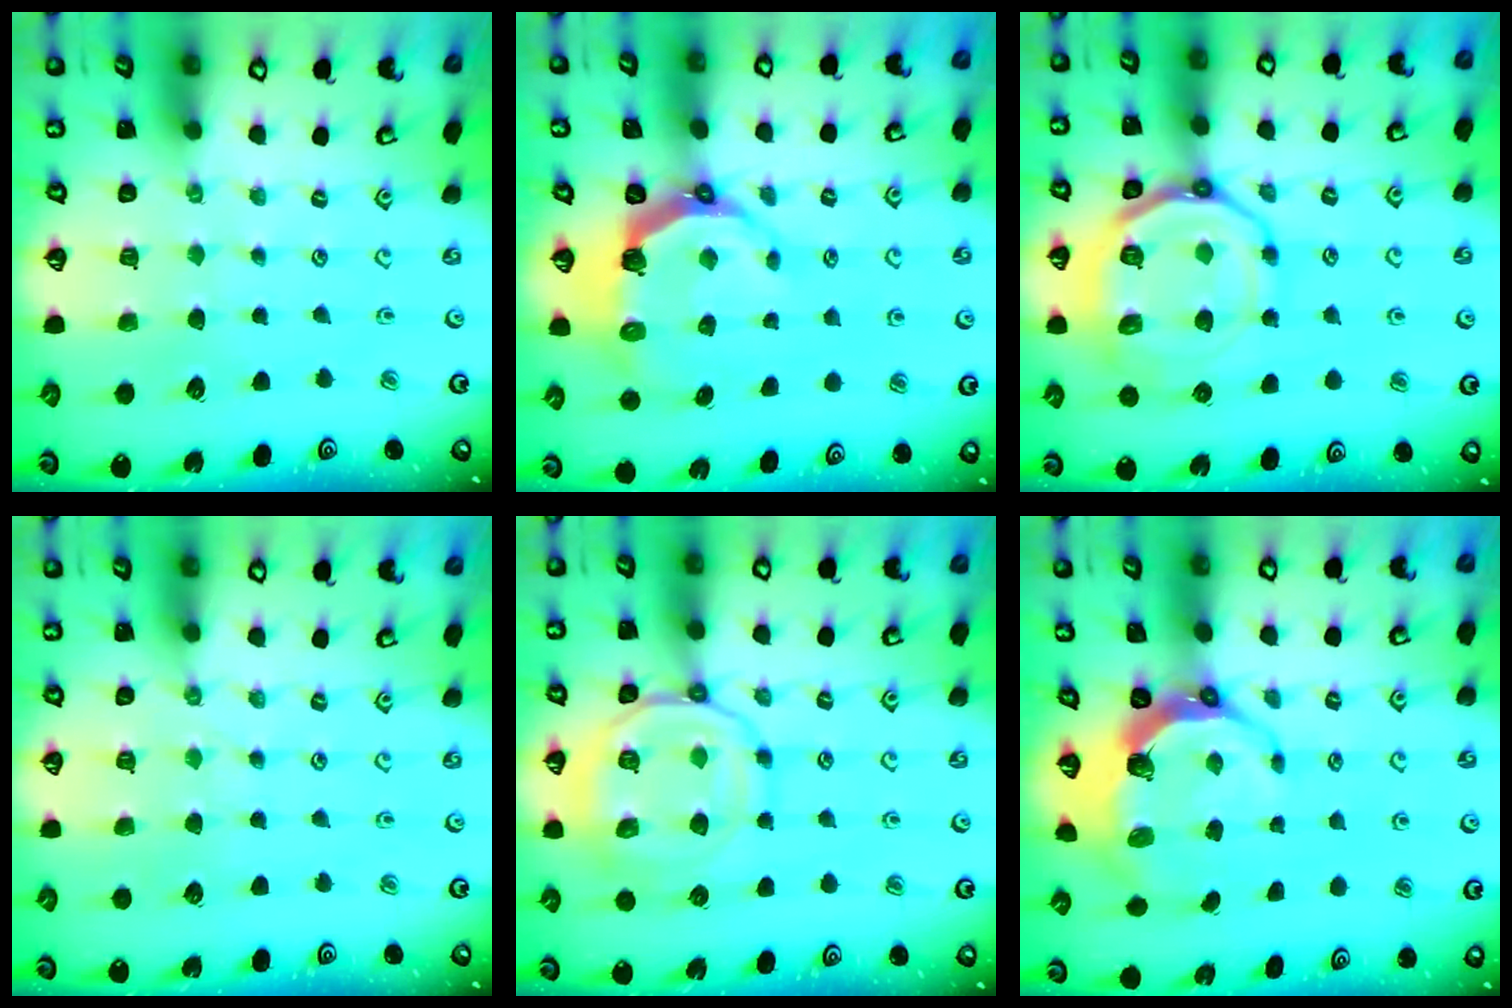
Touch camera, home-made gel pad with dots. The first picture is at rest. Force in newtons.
{"total": 7.5, "press": 5.8, "slide": 4.7}
{"total": 16.0, "press": 15.9, "slide": 2.0}
{"total": 4.0, "press": 3.9, "slide": 0.6}
{"total": 14.0, "press": 14.0, "slide": 1.3}
{"total": 8.0, "press": 6.4, "slide": 4.8}